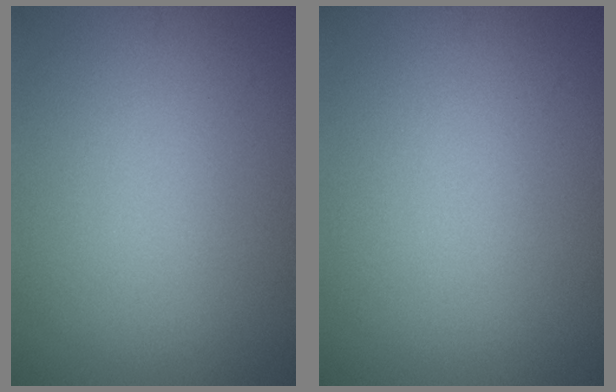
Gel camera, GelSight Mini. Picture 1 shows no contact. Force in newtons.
{"total": 0.0}